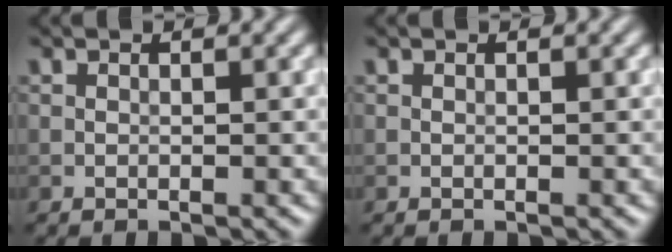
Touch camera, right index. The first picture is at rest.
{"total": 0.0}